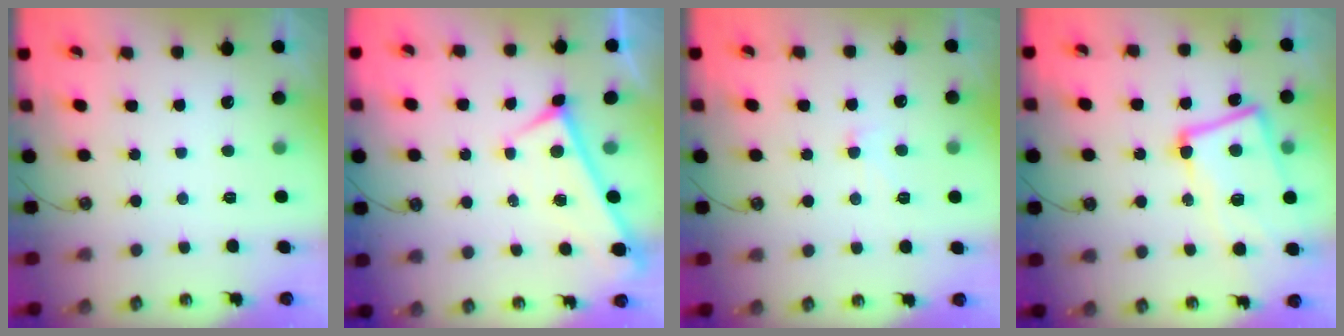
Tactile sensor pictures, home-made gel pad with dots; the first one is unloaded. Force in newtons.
{"total": 0.0}
{"total": 0.9, "press": 0.8, "slide": 0.4}
{"total": 10.7, "press": 10.5, "slide": 2.3}